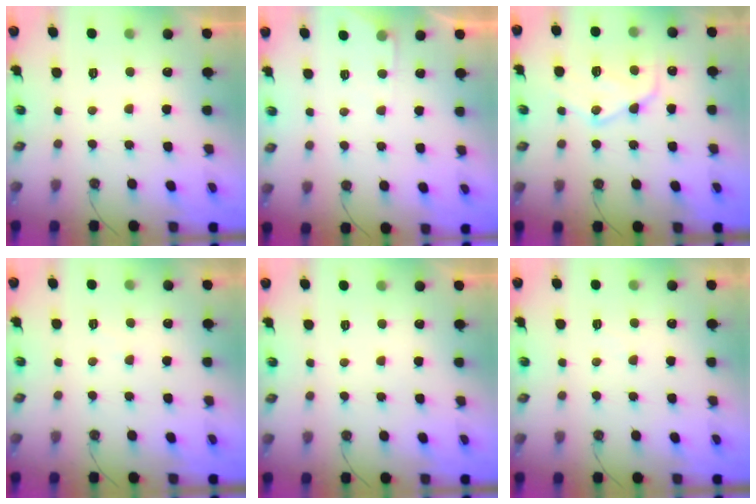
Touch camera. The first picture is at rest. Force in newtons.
{"total": 3.1, "press": 3.1, "slide": 0.5}
{"total": 15.2, "press": 15.2, "slide": 0.9}
{"total": 3.8, "press": 3.8, "slide": 0.6}
{"total": 0.0}
{"total": 3.5, "press": 3.5, "slide": 0.6}